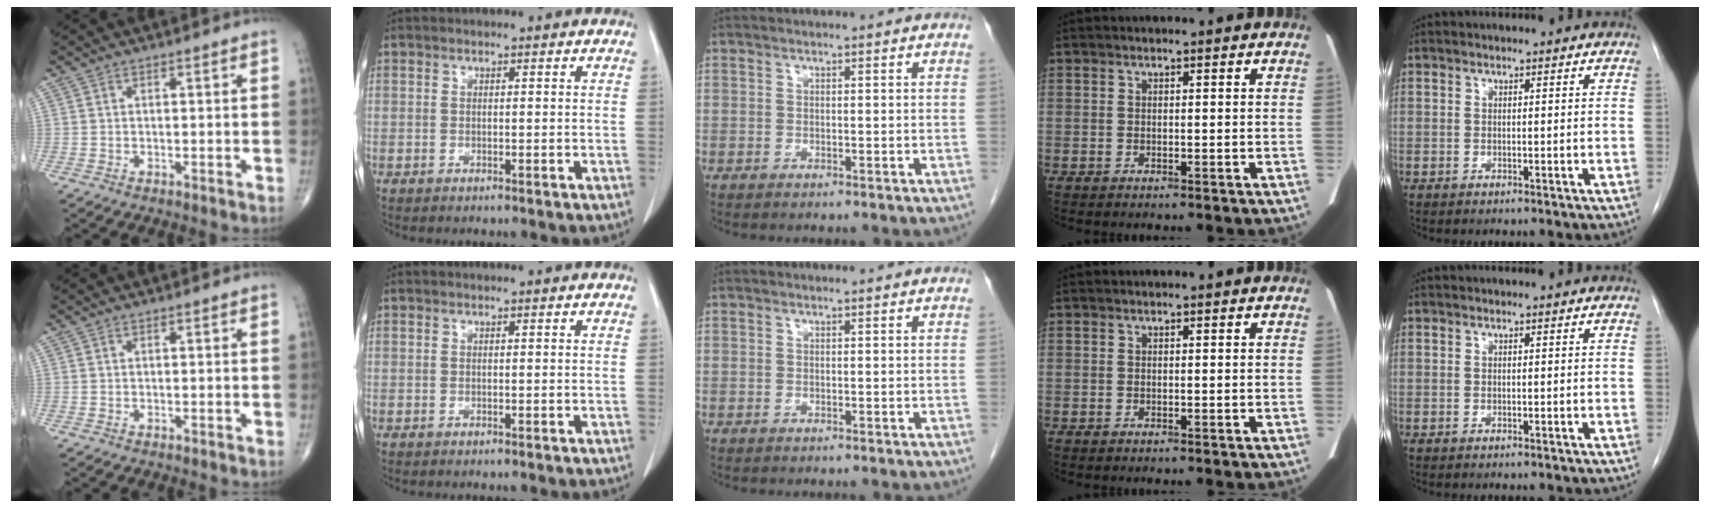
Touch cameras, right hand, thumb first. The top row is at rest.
{}